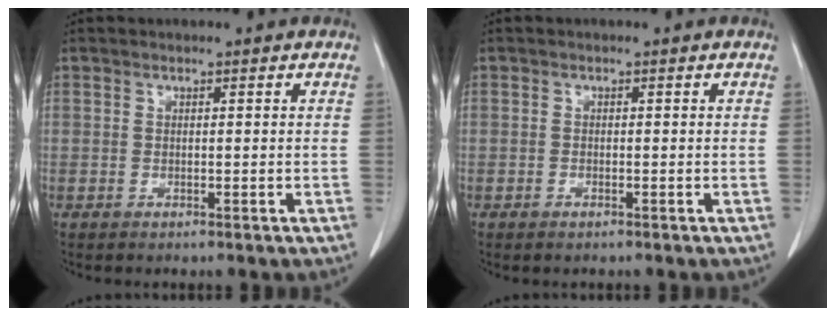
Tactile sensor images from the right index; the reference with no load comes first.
{"total": 0.7, "force": [-0.5, 0.3, 0.4], "torque": [-0.010, -0.001, -0.006]}